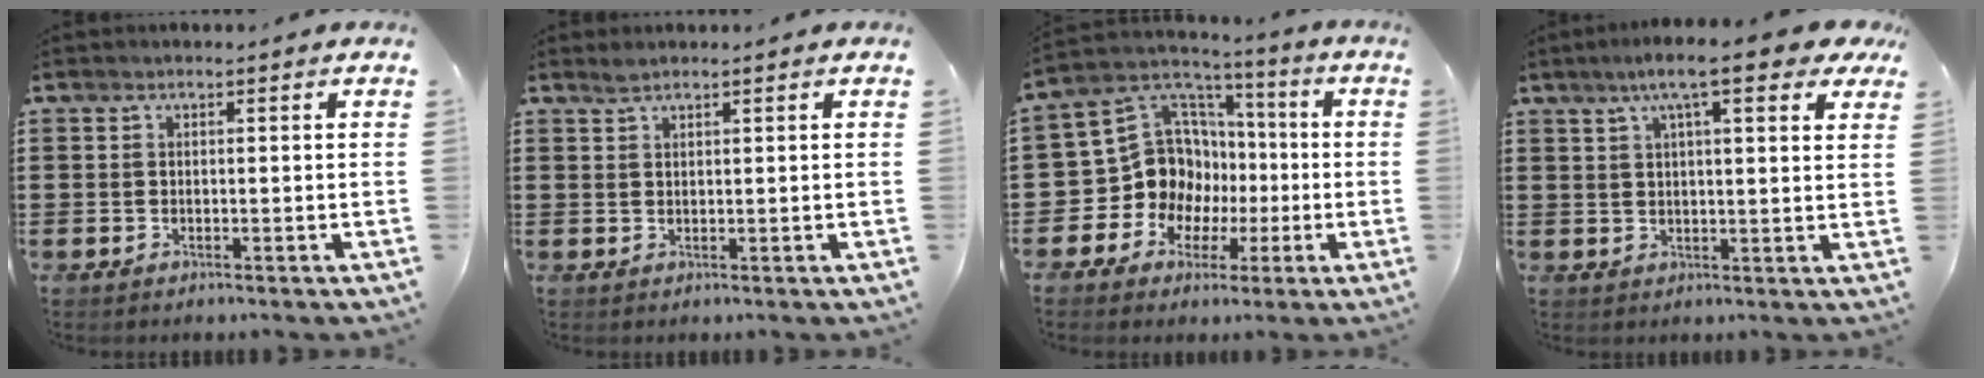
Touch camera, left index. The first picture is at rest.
{"total": 1.2, "force": [1.0, 0.1, 0.5], "torque": [-0.012, 0.000, 0.020]}
{"total": 13.1, "force": [-1.0, 12.0, 5.1], "torque": [-0.152, -0.010, -0.011]}
{"total": 8.2, "force": [5.2, 1.3, 6.2], "torque": [-0.117, 0.001, 0.086]}